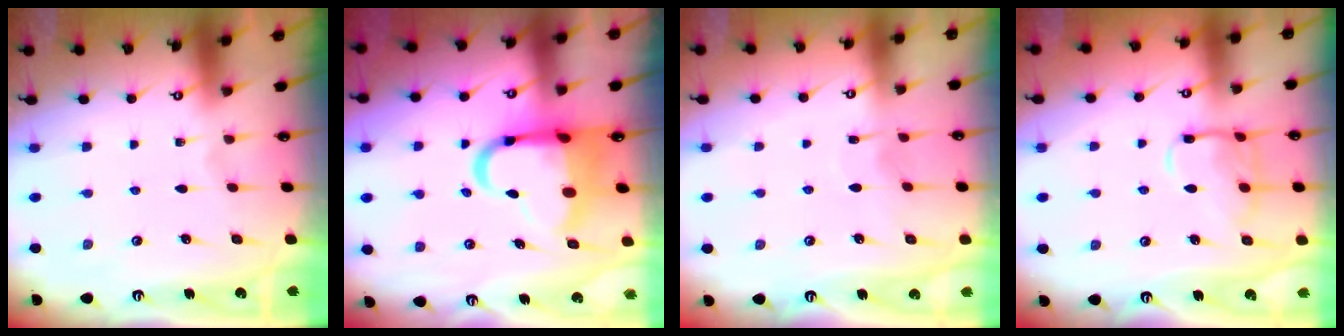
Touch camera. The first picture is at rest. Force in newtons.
{"total": 12.1, "press": 11.9, "slide": 2.5}
{"total": 5.4, "press": 5.4, "slide": 0.5}
{"total": 12.1, "press": 12.1, "slide": 1.1}